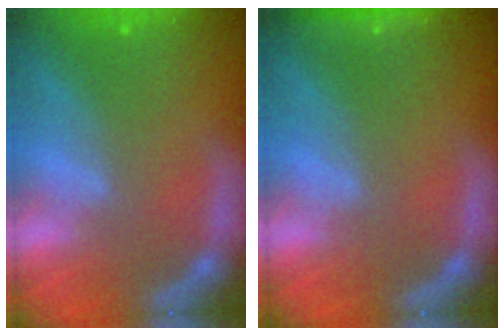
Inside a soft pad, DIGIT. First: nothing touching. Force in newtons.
{"total": 2.4}